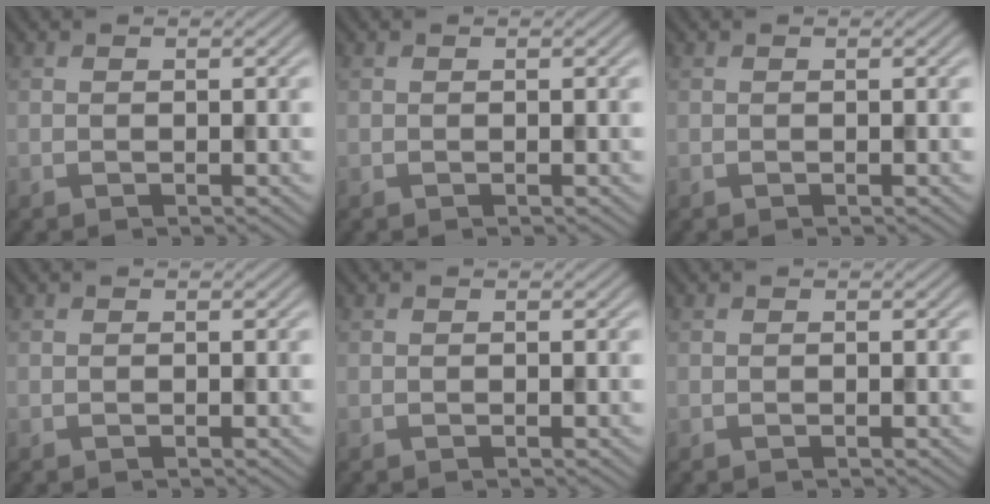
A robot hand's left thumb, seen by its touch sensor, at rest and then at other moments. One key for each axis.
{"total": 0.0}
{"total": 0.0}
{"total": 0.0}
{"total": 0.0}
{"total": 0.0}